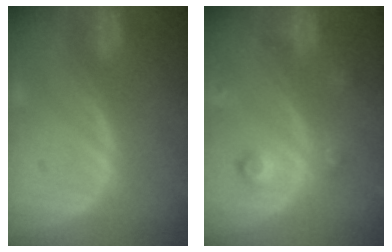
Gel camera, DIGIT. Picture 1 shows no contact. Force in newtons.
{"total": 3.8, "press": 3.5, "slide": 1.4}